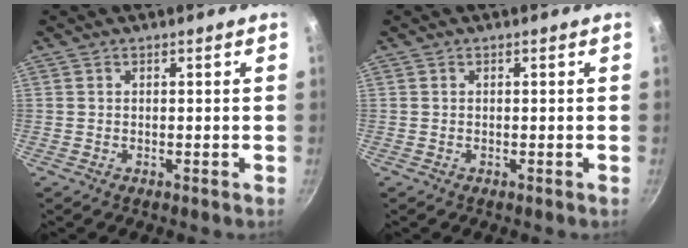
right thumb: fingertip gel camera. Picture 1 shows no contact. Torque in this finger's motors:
{"motor_torque": [-0.14, 0.15, 0.00, -0.01, 0.00]}